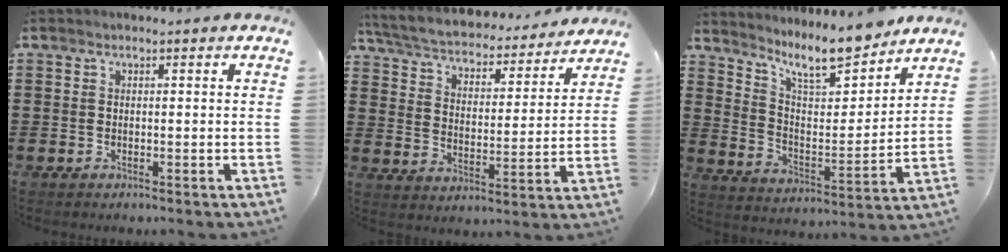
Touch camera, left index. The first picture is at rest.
{"total": 4.5, "force": [4.3, 0.5, 1.2], "torque": [-0.046, -0.033, 0.066]}
{"total": 10.7, "force": [9.1, 2.3, 5.2], "torque": [-0.106, -0.051, 0.157]}